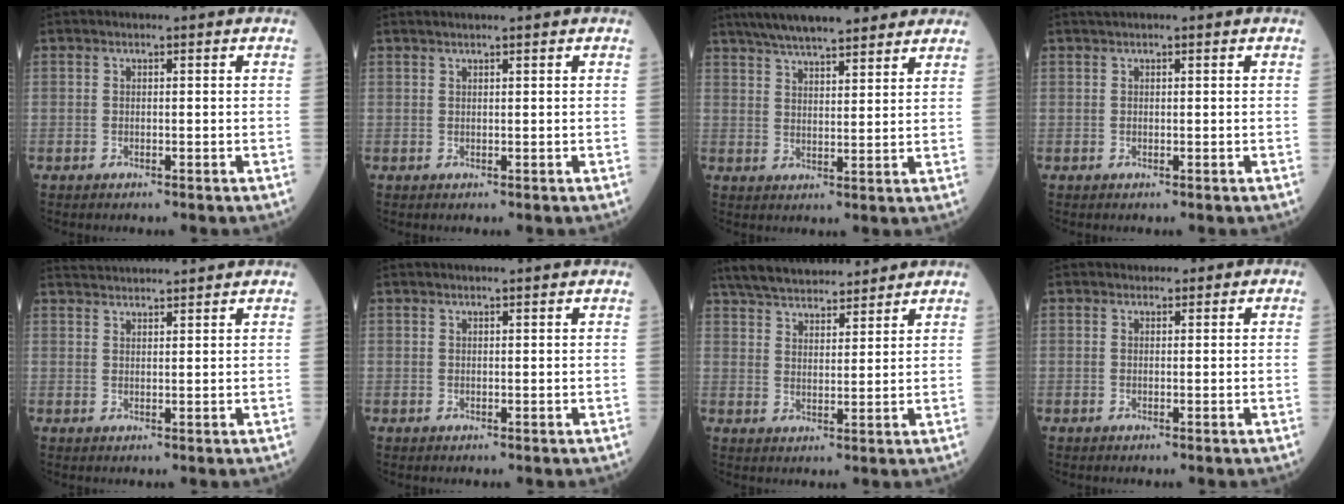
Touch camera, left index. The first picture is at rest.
{"total": 2.0, "force": [1.7, -0.3, 0.9], "torque": [-0.010, 0.017, 0.034]}
{"total": 14.6, "force": [12.3, 2.9, 7.4], "torque": [-0.123, 0.031, 0.183]}
{"total": 0.7, "force": [0.6, -0.1, 0.3], "torque": [-0.011, 0.010, 0.015]}
{"total": 6.4, "force": [6.2, -0.4, 1.5], "torque": [-0.031, 0.032, 0.097]}
{"total": 2.4, "force": [2.3, 0.1, 0.9], "torque": [-0.009, 0.020, 0.031]}
{"total": 14.5, "force": [13.0, 3.3, 5.5], "torque": [-0.098, 0.033, 0.211]}
{"total": 1.1, "force": [0.7, 0.9, 0.2], "torque": [0.003, 0.000, 0.005]}